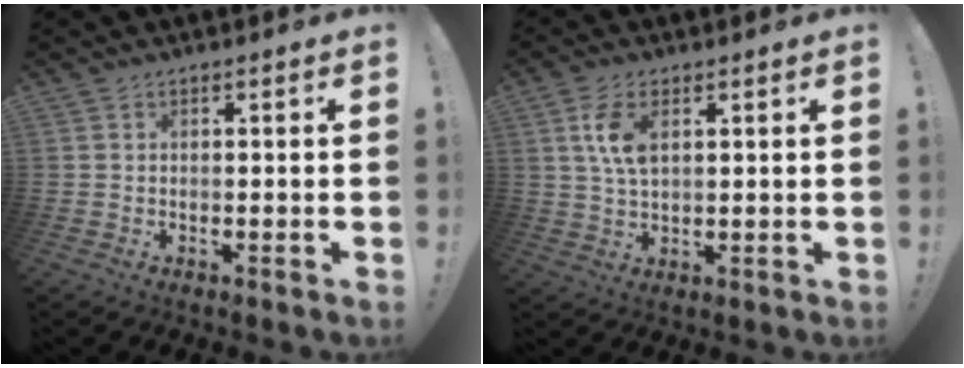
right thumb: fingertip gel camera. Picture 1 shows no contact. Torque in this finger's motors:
{"motor_torque": [-0.08, 0.20, 0.44, 0.58, 0.00]}